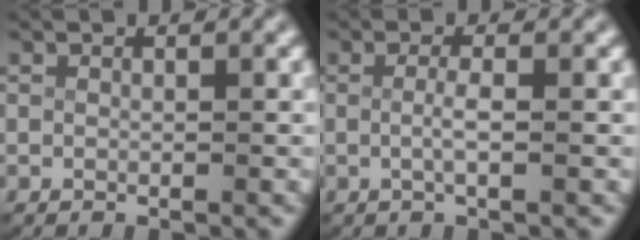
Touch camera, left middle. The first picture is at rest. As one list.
[{"total": 1.7, "force": [-0.4, 0.0, 1.7], "torque": [-0.041, -0.008, -0.005]}]